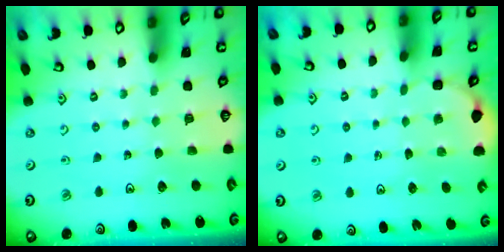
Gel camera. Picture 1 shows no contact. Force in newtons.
{"total": 2.4, "press": 2.1, "slide": 1.1}